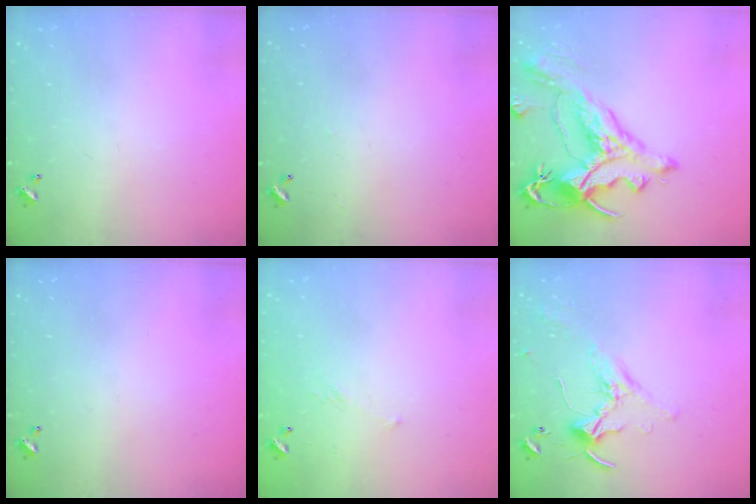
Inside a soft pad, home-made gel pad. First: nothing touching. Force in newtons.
{"total": 4.0, "press": 3.9, "slide": 0.3}
{"total": 5.1, "press": 4.8, "slide": 1.7}
{"total": 0.0}
{"total": 5.5, "press": 5.5, "slide": 0.9}
{"total": 0.9, "press": 0.8, "slide": 0.4}